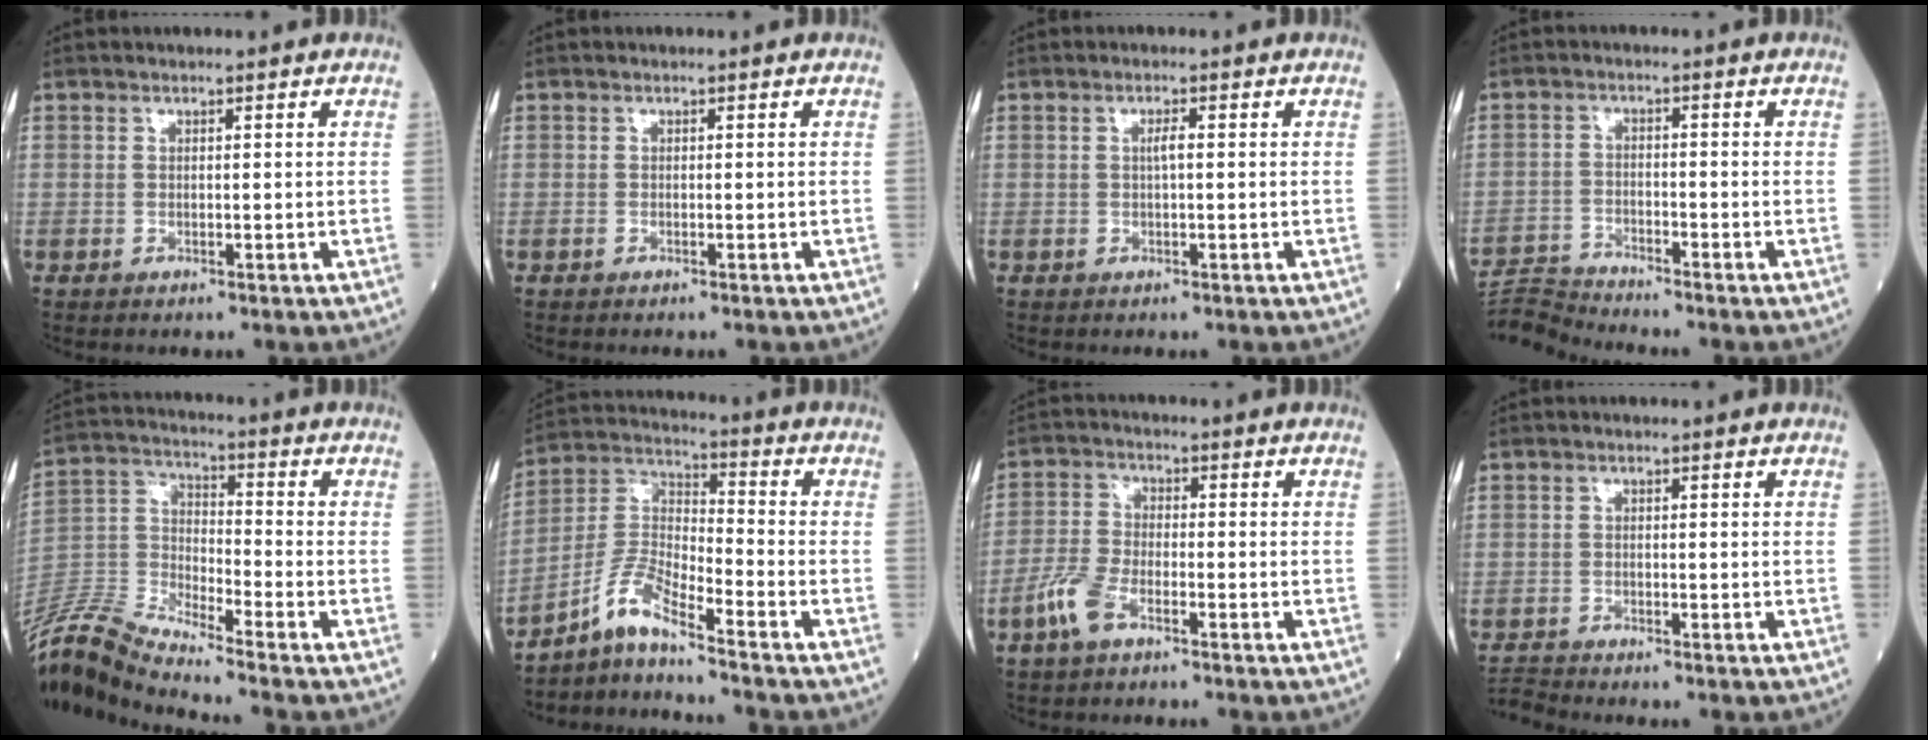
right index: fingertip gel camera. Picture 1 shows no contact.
{"total": 0.0}
{"total": 1.4, "force": [0.2, 0.1, 1.4], "torque": [-0.028, 0.002, 0.002]}
{"total": 5.2, "force": [-4.8, -1.7, -1.0], "torque": [0.009, -0.011, -0.095]}
{"total": 11.3, "force": [-10.6, -0.9, 3.6], "torque": [-0.092, 0.005, -0.214]}
{"total": 7.3, "force": [-6.0, 0.1, 4.2], "torque": [-0.095, 0.007, -0.120]}
{"total": 5.5, "force": [-3.4, 1.9, 3.9], "torque": [-0.098, -0.003, -0.072]}
{"total": 2.4, "force": [-2.2, -0.8, -0.4], "torque": [0.000, -0.020, -0.044]}